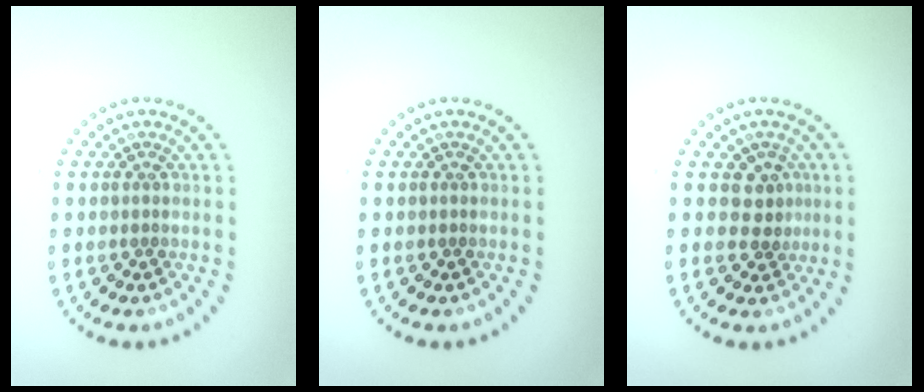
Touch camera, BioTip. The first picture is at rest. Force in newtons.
{"total": 0.0}
{"total": 2.1, "press": 1.9, "slide": 0.8}